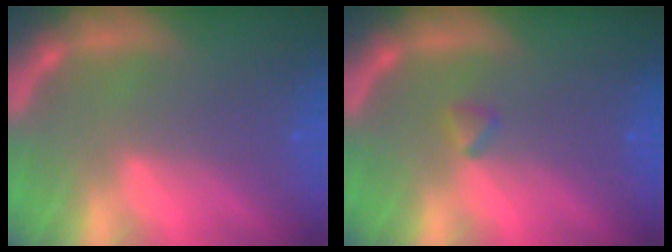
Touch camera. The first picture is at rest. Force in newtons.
{"total": 0.9}